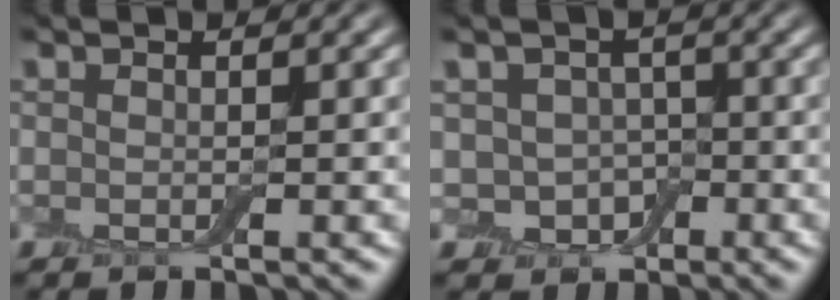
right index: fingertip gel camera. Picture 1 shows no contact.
{"total": 3.6, "force": [-0.8, 3.0, 1.8], "torque": [-0.020, -0.005, -0.018]}